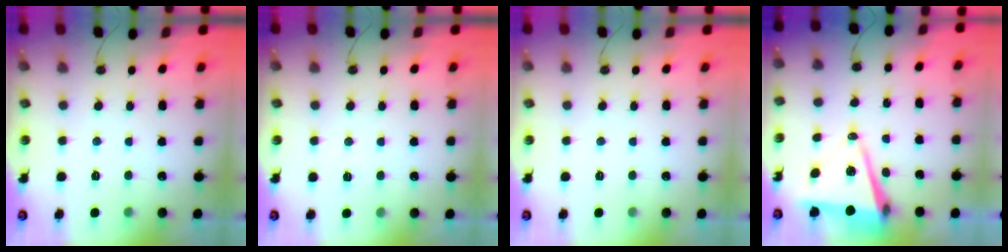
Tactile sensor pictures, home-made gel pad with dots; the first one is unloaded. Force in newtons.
{"total": 5.9, "press": 4.0, "slide": 4.3}
{"total": 0.0}
{"total": 9.1, "press": 8.0, "slide": 4.4}